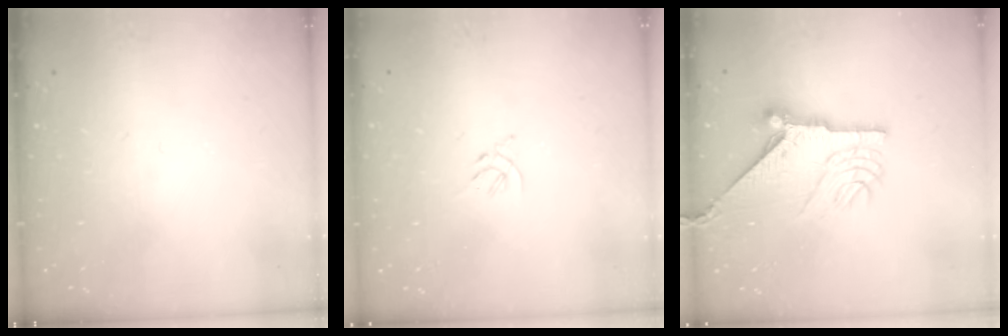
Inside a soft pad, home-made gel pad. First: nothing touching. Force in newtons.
{"total": 2.3, "press": 2.2, "slide": 0.6}
{"total": 13.4, "press": 13.4, "slide": 1.2}